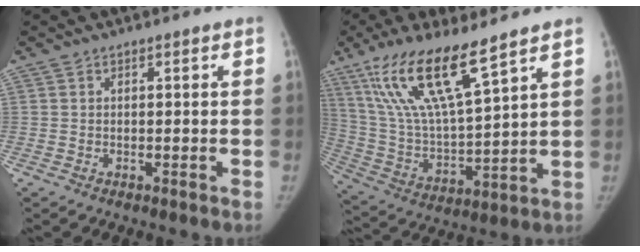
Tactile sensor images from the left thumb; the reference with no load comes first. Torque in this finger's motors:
{"motor_torque": [0.44, 0.24, 1.60, -1.18, 0.27]}